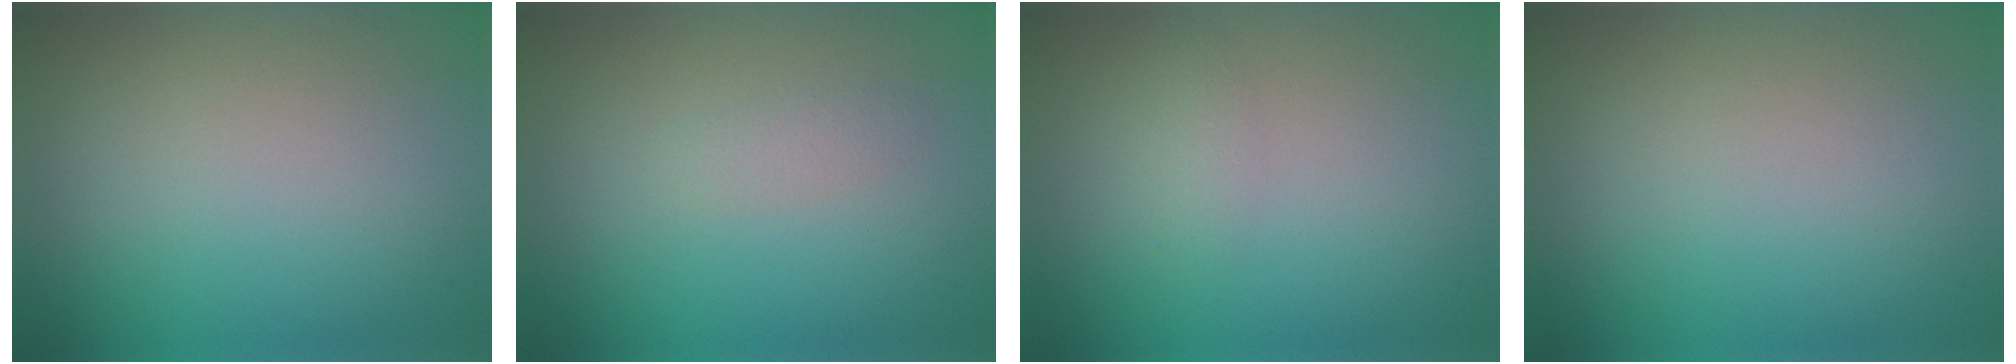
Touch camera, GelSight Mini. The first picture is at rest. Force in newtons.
{"total": 0.9, "press": 0.9, "slide": 0.0}
{"total": 1.0, "press": 1.0, "slide": 0.2}
{"total": 0.0}